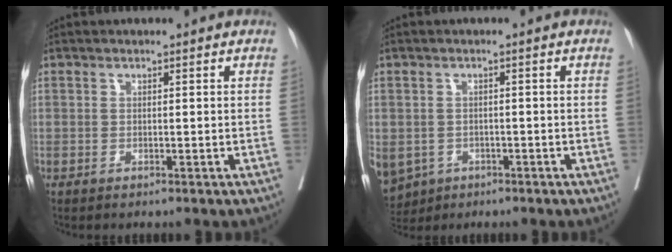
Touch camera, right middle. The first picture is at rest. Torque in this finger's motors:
{"motor_torque": [0.49, -0.35, 1.05, 0.21]}